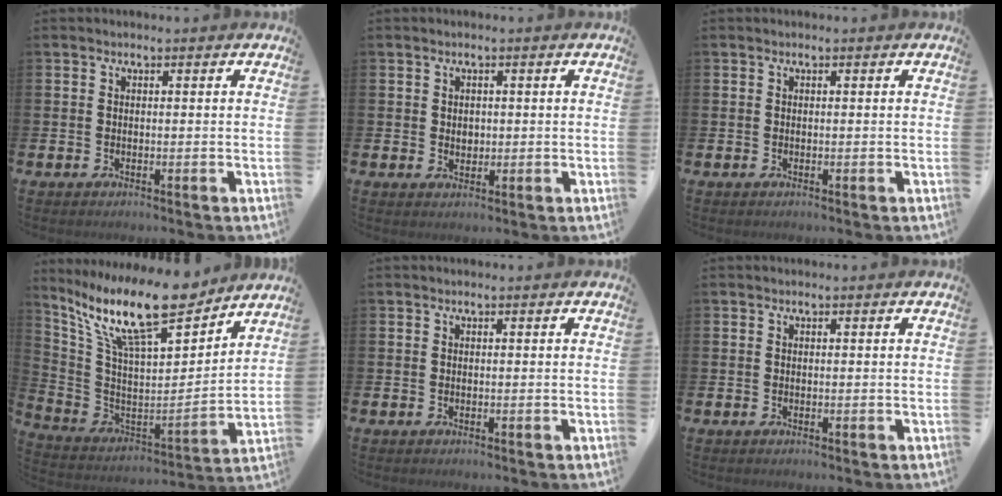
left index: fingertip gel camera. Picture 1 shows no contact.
{"total": 1.4, "force": [0.8, 1.1, 0.5], "torque": [0.009, -0.001, 0.009]}
{"total": 0.0}
{"total": 15.4, "force": [12.2, 3.6, 8.6], "torque": [-0.193, -0.063, 0.214]}
{"total": 0.0}
{"total": 0.0}